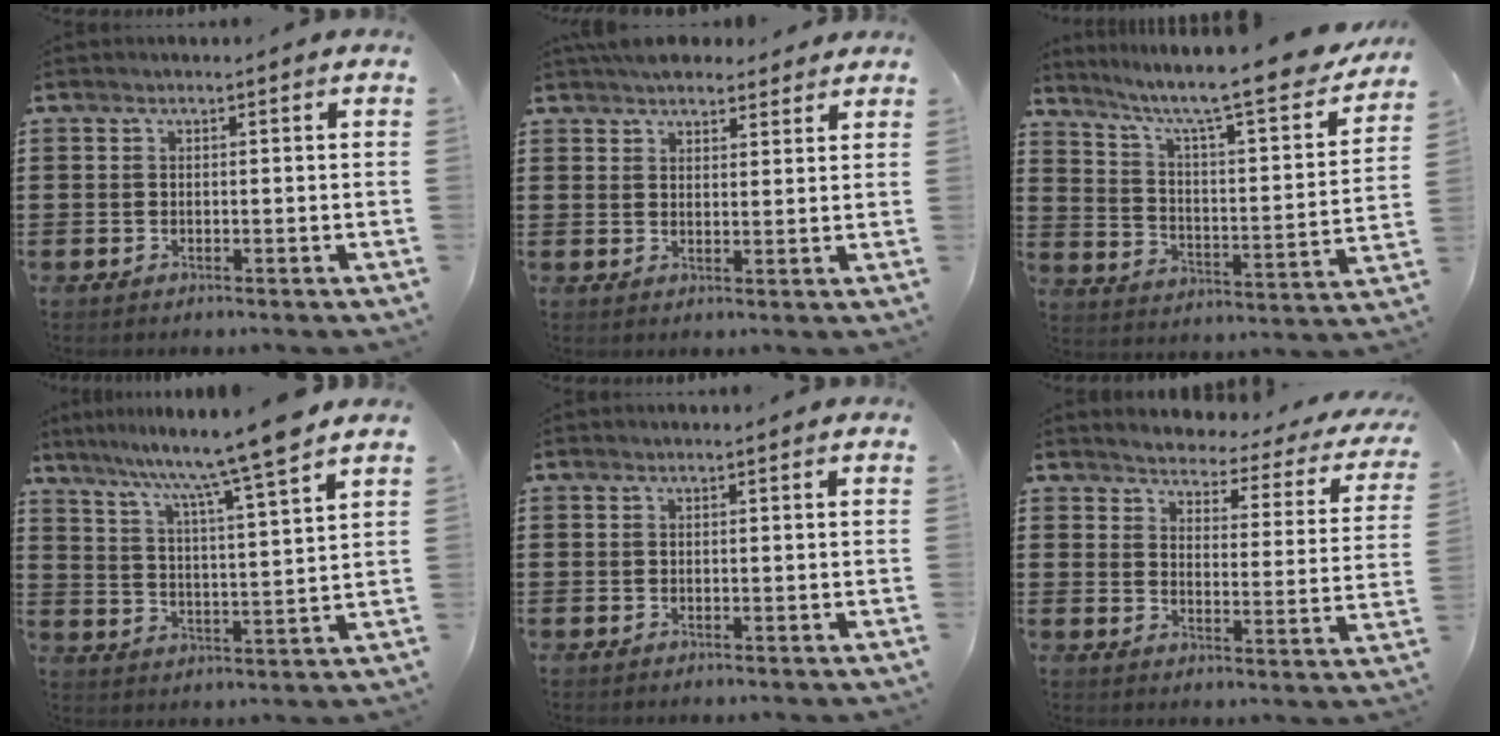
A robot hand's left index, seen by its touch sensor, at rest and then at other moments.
{"total": 4.1, "force": [3.8, 1.3, 0.8], "torque": [-0.024, -0.002, 0.073]}
{"total": 9.1, "force": [7.1, 0.7, 5.6], "torque": [-0.122, -0.056, 0.109]}
{"total": 8.8, "force": [7.3, -2.1, 4.4], "torque": [-0.103, -0.049, 0.112]}
{"total": 0.0}
{"total": 2.5, "force": [2.5, 0.4, 0.0], "torque": [-0.023, -0.025, 0.035]}